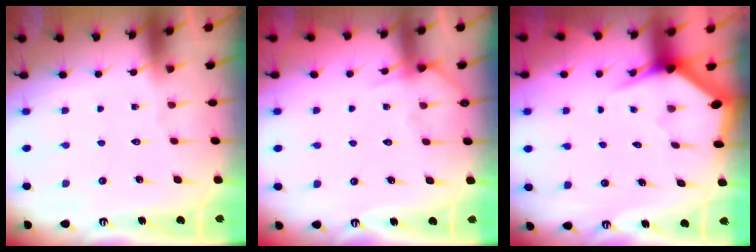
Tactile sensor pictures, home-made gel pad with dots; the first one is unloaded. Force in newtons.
{"total": 6.0, "press": 5.9, "slide": 0.7}
{"total": 3.5, "press": 3.5, "slide": 0.1}